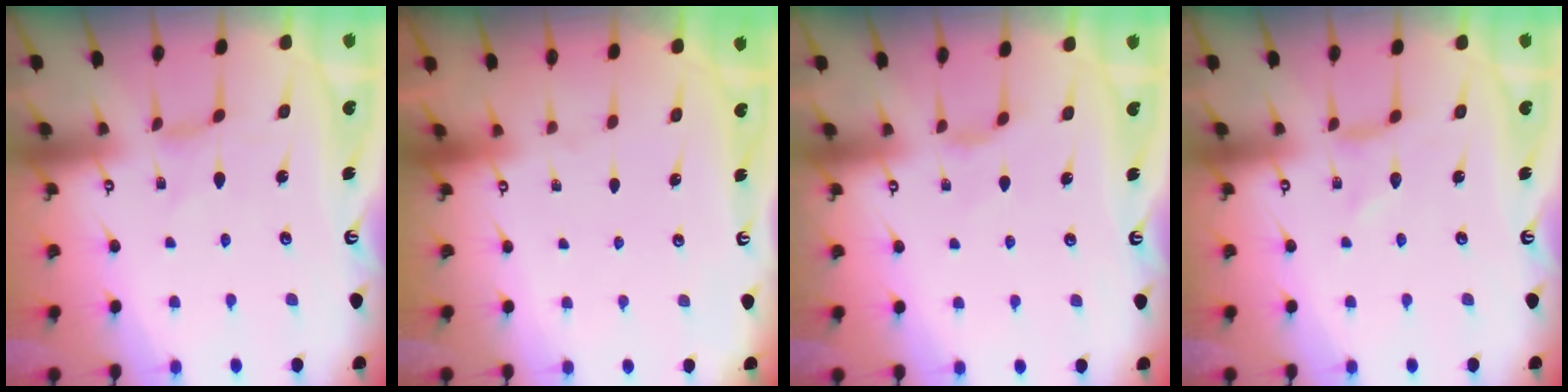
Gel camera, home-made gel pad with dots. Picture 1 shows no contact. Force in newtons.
{"total": 0.0}
{"total": 2.1, "press": 2.0, "slide": 0.5}
{"total": 0.0}